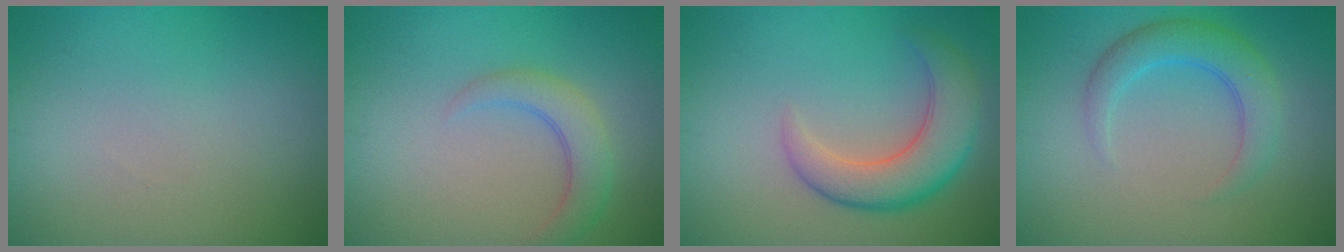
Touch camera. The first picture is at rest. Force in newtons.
{"total": 3.0, "press": 3.0, "slide": 0.3}
{"total": 5.4, "press": 5.4, "slide": 0.3}
{"total": 3.6, "press": 3.6, "slide": 0.2}